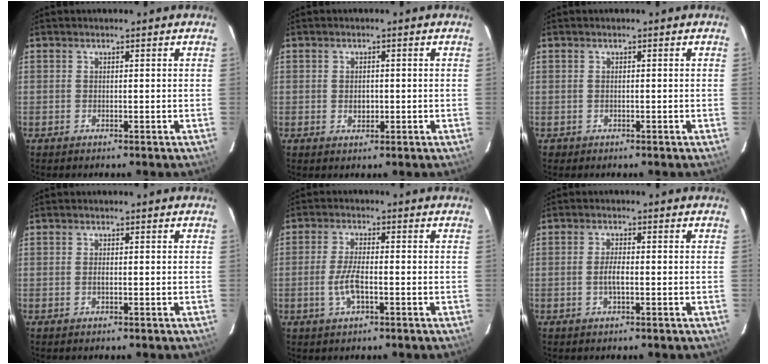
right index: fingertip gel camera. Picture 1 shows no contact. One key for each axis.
{"total": 1.9, "fx": -0.2, "fy": 1.5, "fz": 1.1, "tx": -0.016, "ty": 0.000, "tz": -0.003}
{"total": 0.6, "fx": -0.4, "fy": 0.5, "fz": 0.0, "tx": 0.001, "ty": 0.000, "tz": -0.004}
{"total": 0.5, "fx": -0.1, "fy": 0.3, "fz": 0.4, "tx": -0.010, "ty": -0.001, "tz": -0.003}
{"total": 5.4, "fx": -1.7, "fy": 1.8, "fz": 4.8, "tx": -0.102, "ty": -0.001, "tz": -0.033}
{"total": 2.5, "fx": -0.6, "fy": 0.7, "fz": 2.3, "tx": -0.045, "ty": -0.001, "tz": -0.011}